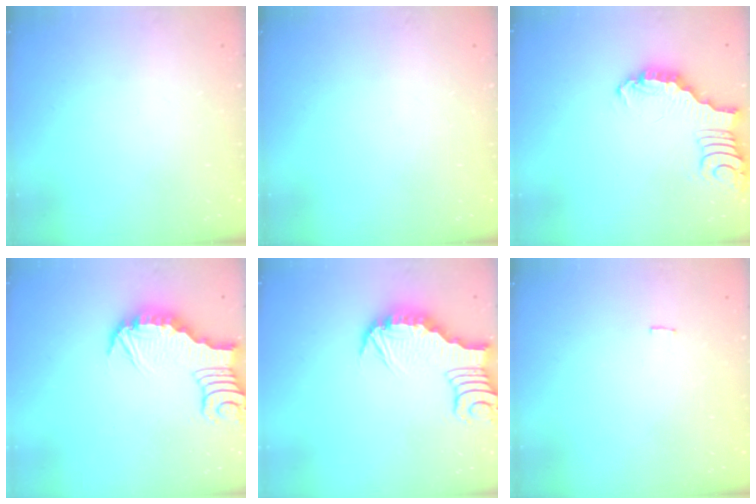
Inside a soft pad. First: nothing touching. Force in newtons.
{"total": 0.0}
{"total": 3.3, "press": 3.3, "slide": 0.4}
{"total": 3.8, "press": 3.8, "slide": 0.1}
{"total": 3.6, "press": 3.6, "slide": 0.2}
{"total": 2.3, "press": 2.3, "slide": 0.1}